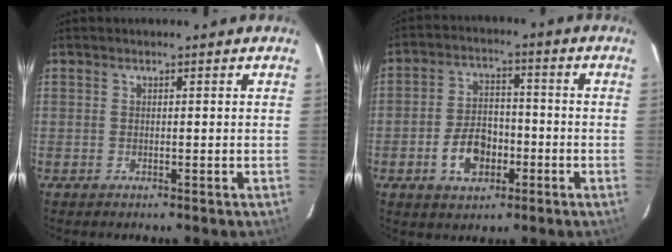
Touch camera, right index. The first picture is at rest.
{"total": 8.6, "force": [-3.3, 5.5, 5.6], "torque": [-0.116, 0.015, -0.050]}